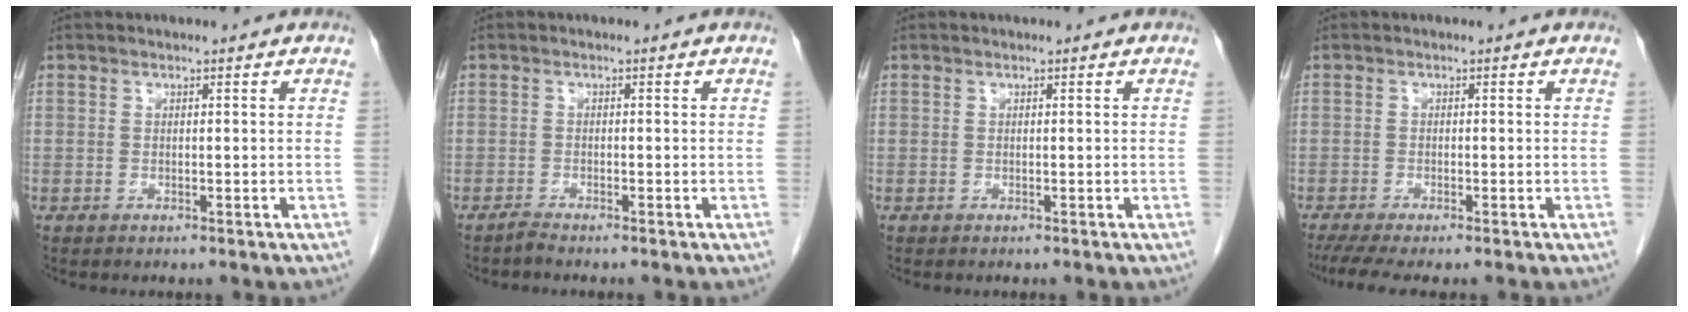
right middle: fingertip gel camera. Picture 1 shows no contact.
{"total": 0.9, "force": [-0.9, -0.2, 0.1], "torque": [-0.004, -0.002, -0.017]}
{"total": 0.0}
{"total": 5.2, "force": [-4.1, 0.4, 3.2], "torque": [-0.050, -0.013, -0.069]}